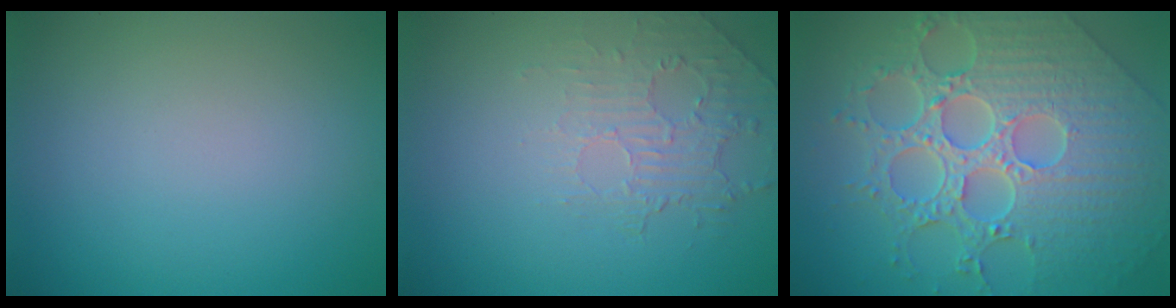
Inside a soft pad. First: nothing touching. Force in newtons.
{"total": 2.0, "press": 0.9, "slide": 1.8}
{"total": 9.4, "press": 7.0, "slide": 6.3}